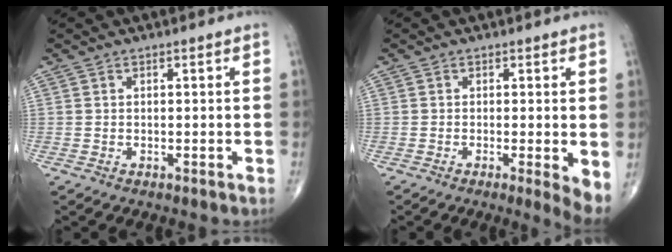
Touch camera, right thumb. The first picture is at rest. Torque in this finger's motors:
{"motor_torque": [-0.02, 0.47, 0.05, -0.19, 0.02]}